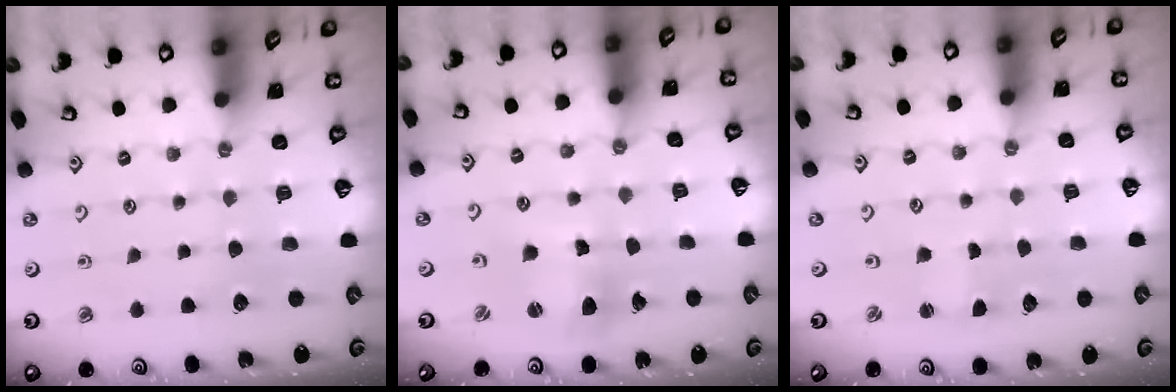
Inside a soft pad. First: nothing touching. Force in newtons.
{"total": 7.6, "press": 7.6, "slide": 1.1}
{"total": 1.5, "press": 1.4, "slide": 0.3}